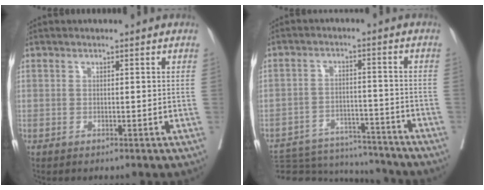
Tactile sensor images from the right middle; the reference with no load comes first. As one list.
[{"total": 14.6, "force": [-13.9, 3.7, 2.5], "torque": [-0.041, 0.014, -0.198]}]